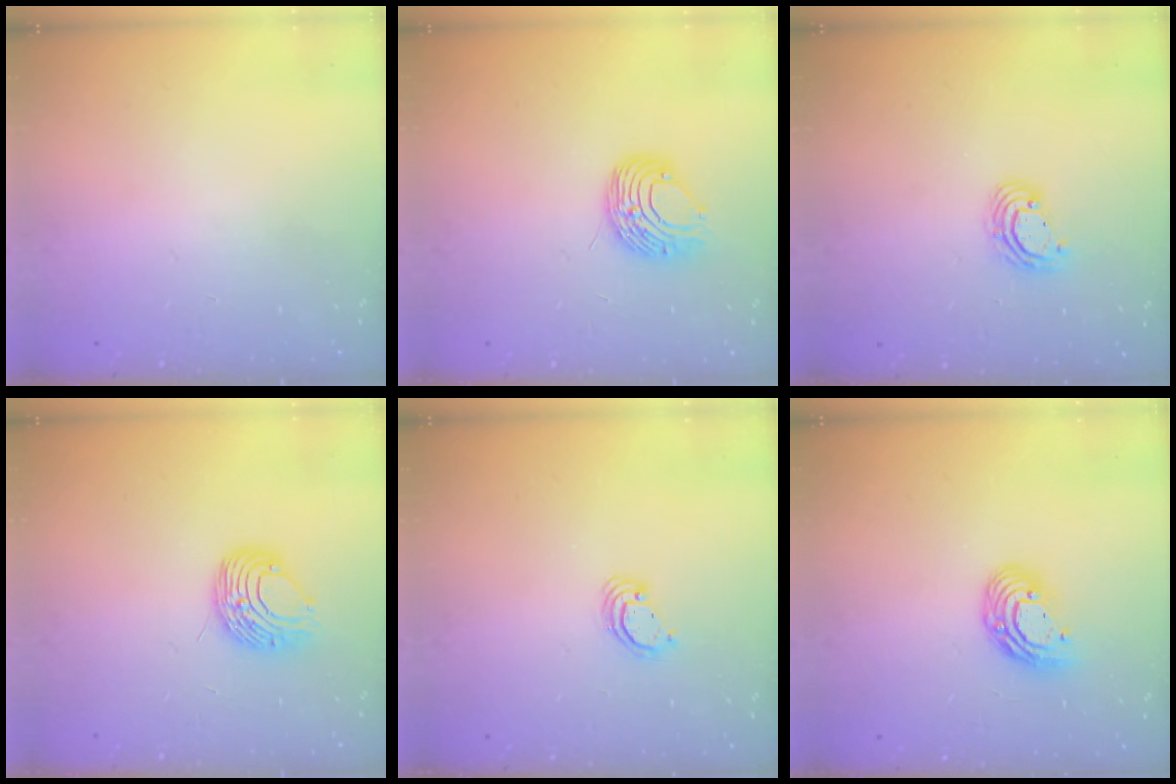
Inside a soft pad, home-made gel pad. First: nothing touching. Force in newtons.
{"total": 8.9, "press": 8.9, "slide": 0.7}
{"total": 5.1, "press": 5.1, "slide": 0.3}
{"total": 8.9, "press": 8.9, "slide": 0.7}
{"total": 3.6, "press": 3.6, "slide": 0.2}
{"total": 9.8, "press": 9.8, "slide": 0.9}